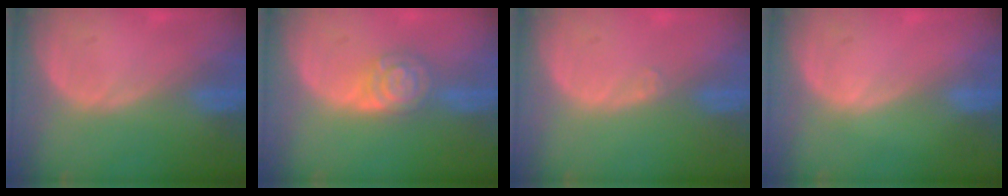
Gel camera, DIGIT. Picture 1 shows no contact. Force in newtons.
{"total": 5.4, "press": 5.3, "slide": 0.4}
{"total": 0.6, "press": 0.5, "slide": 0.4}
{"total": 0.0}